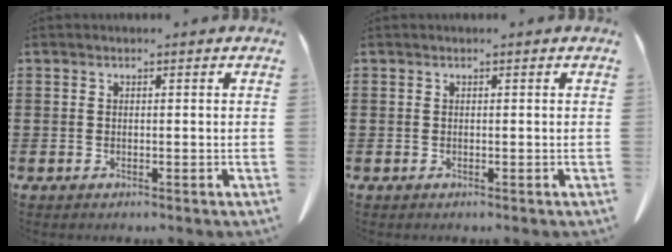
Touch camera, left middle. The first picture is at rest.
{"total": 0.0}